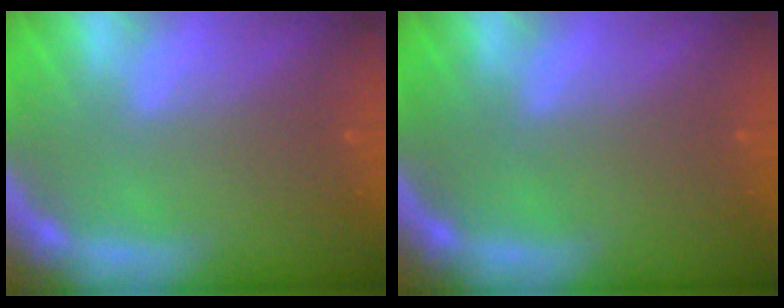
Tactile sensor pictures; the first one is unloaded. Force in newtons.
{"total": 0.0}